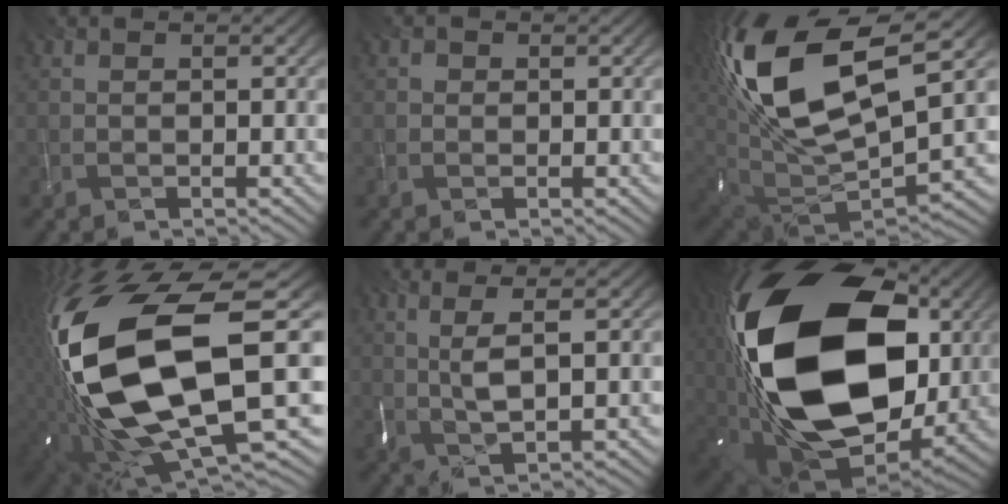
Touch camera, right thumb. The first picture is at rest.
{"total": 0.8, "force": [0.0, 0.8, 0.2], "torque": [-0.003, -0.002, -0.004]}
{"total": 19.5, "force": [6.6, 9.8, 15.5], "torque": [-0.353, -0.006, 0.124]}
{"total": 20.5, "force": [0.6, 8.8, 18.5], "torque": [-0.404, -0.049, 0.028]}
{"total": 4.4, "force": [1.3, 0.6, 4.1], "torque": [-0.097, 0.003, 0.031]}
{"total": 24.7, "force": [3.1, 15.8, 18.8], "torque": [-0.431, -0.030, 0.049]}